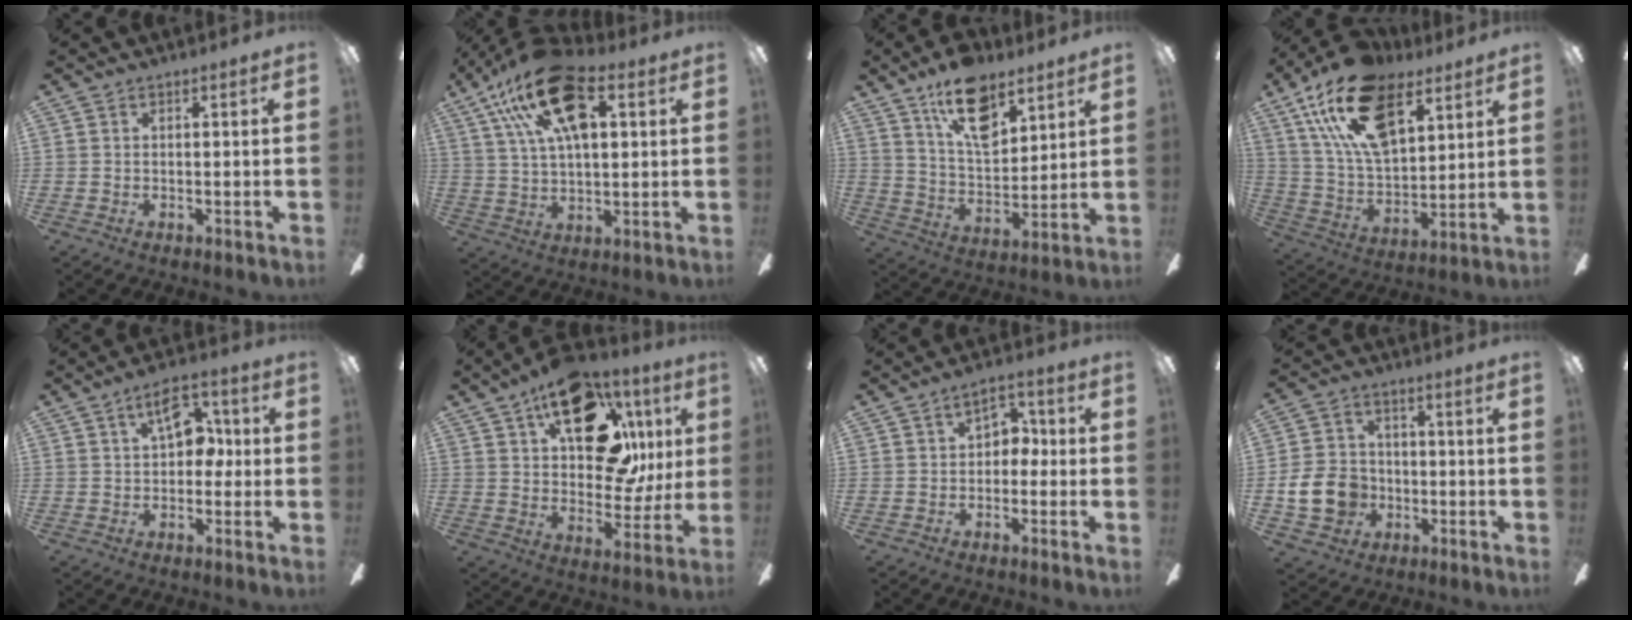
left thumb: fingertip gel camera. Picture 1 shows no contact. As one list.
[{"total": 21.6, "force": [9.6, 10.6, 16.2], "torque": [-0.305, -0.023, 0.159]}, {"total": 16.3, "force": [10.3, 8.0, 9.7], "torque": [-0.163, -0.039, 0.182]}, {"total": 22.3, "force": [12.2, 11.7, 14.6], "torque": [-0.277, -0.042, 0.218]}, {"total": 9.3, "force": [3.0, 5.2, 7.1], "torque": [-0.089, -0.001, 0.047]}, {"total": 23.3, "force": [11.2, 12.9, 15.8], "torque": [-0.226, -0.042, 0.193]}, {"total": 4.9, "force": [0.6, 3.6, 3.3], "torque": [-0.050, 0.006, 0.005]}, {"total": 10.9, "force": [-2.8, 8.9, 5.6], "torque": [-0.127, 0.027, -0.046]}]